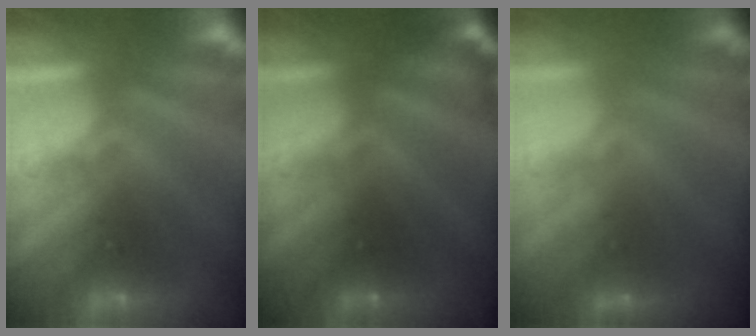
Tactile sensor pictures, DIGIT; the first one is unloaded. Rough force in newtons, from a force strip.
{"total": 2.2}
{"total": 1.2}